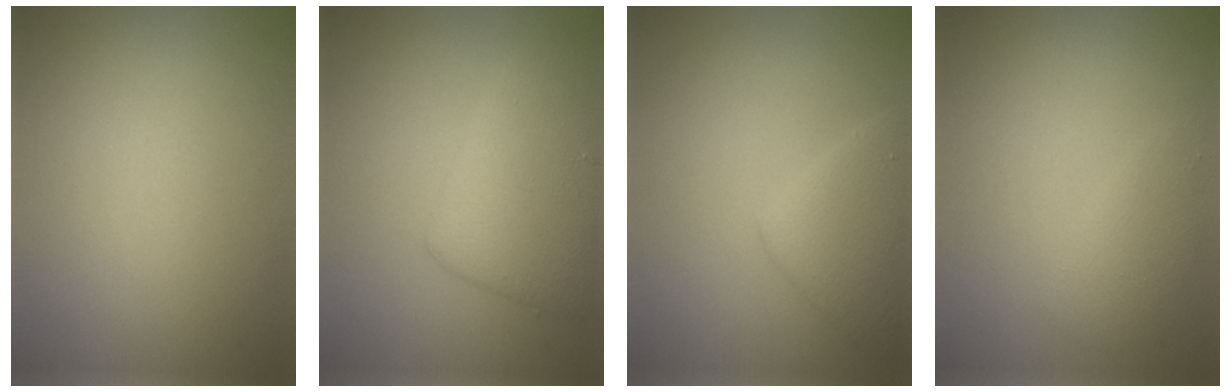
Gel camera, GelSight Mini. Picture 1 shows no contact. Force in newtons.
{"total": 5.3, "press": 5.3, "slide": 0.2}
{"total": 3.4, "press": 3.4, "slide": 0.2}
{"total": 2.0, "press": 2.0, "slide": 0.1}